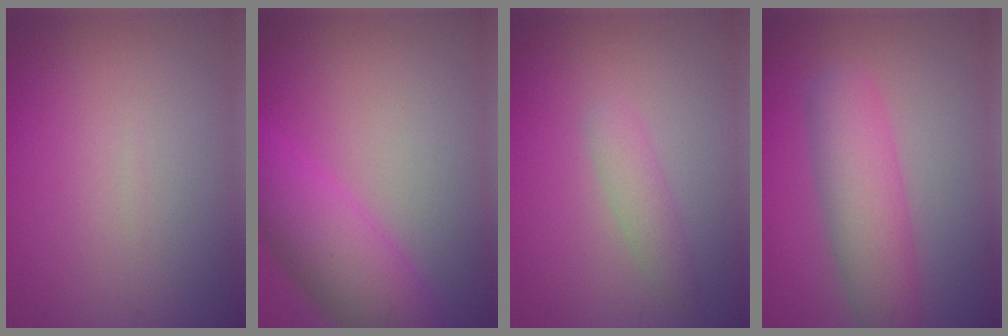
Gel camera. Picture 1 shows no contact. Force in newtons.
{"total": 6.7, "press": 6.6, "slide": 0.2}
{"total": 1.9, "press": 1.9, "slide": 0.1}
{"total": 5.4, "press": 5.4, "slide": 0.3}